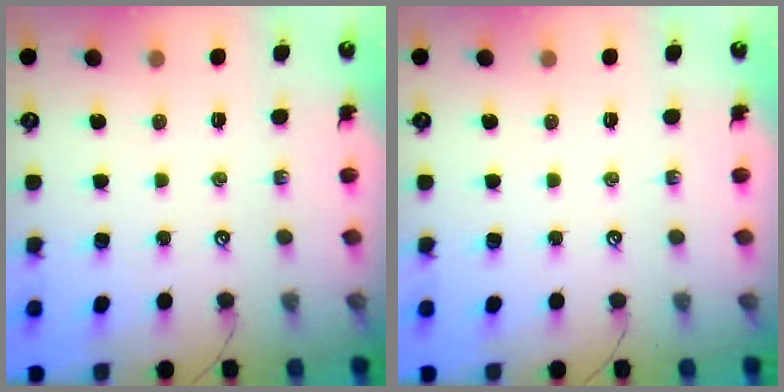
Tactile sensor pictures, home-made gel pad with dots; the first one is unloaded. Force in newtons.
{"total": 0.0}